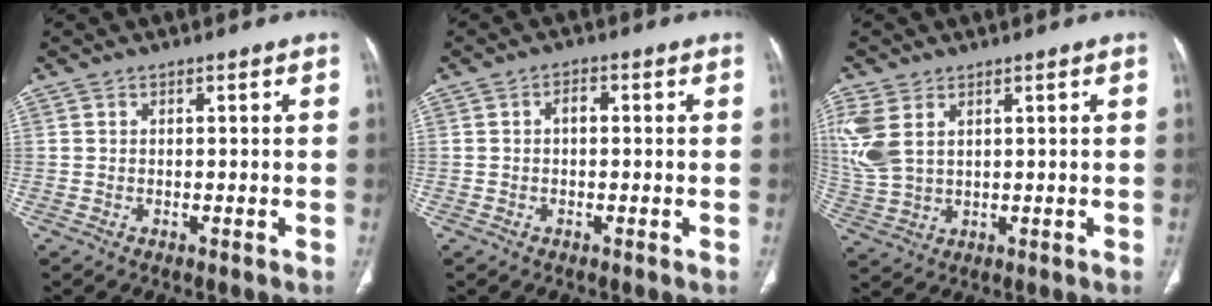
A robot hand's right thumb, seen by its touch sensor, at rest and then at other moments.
{"total": 1.9, "force": [0.0, 1.2, 1.5], "torque": [-0.019, 0.007, -0.005]}
{"total": 8.7, "force": [3.2, 5.3, 6.1], "torque": [-0.159, -0.001, 0.076]}